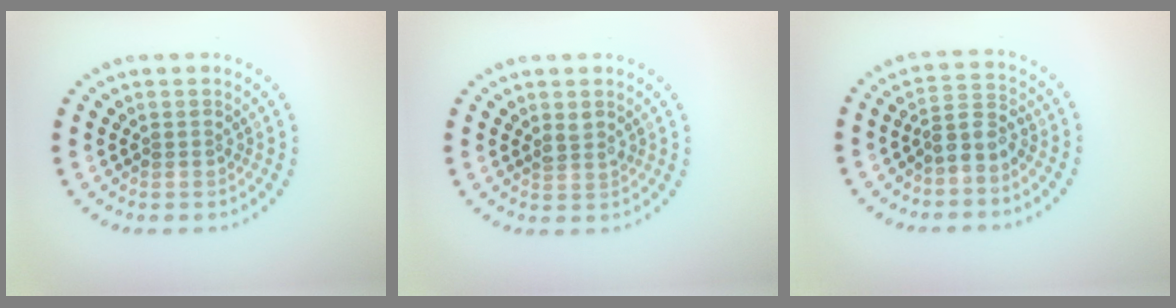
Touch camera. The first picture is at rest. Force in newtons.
{"total": 1.0, "press": 0.8, "slide": 0.6}
{"total": 2.5, "press": 2.0, "slide": 1.5}